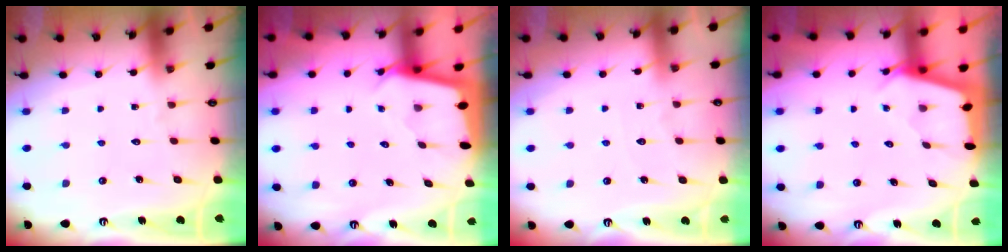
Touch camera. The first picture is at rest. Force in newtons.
{"total": 2.5, "press": 2.5, "slide": 0.1}
{"total": 2.7, "press": 2.7, "slide": 0.4}
{"total": 2.6, "press": 2.6, "slide": 0.3}